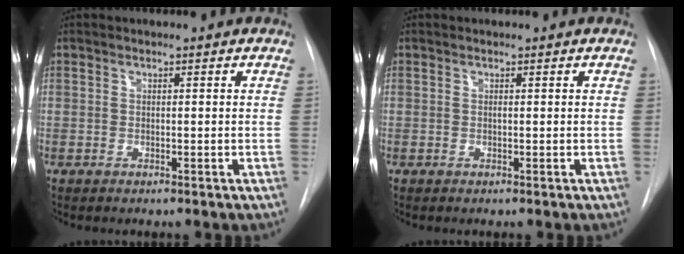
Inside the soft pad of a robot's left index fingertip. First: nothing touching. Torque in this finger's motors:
{"motor_torque": [0.14, -0.22, -0.02, 0.00]}